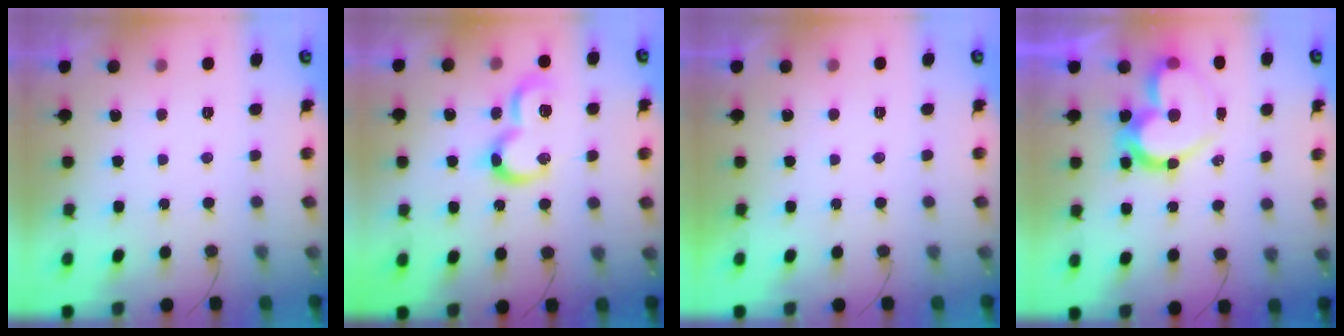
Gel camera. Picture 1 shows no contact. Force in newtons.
{"total": 11.8, "press": 11.8, "slide": 0.5}
{"total": 1.8, "press": 1.7, "slide": 0.1}
{"total": 16.5, "press": 16.5, "slide": 1.5}